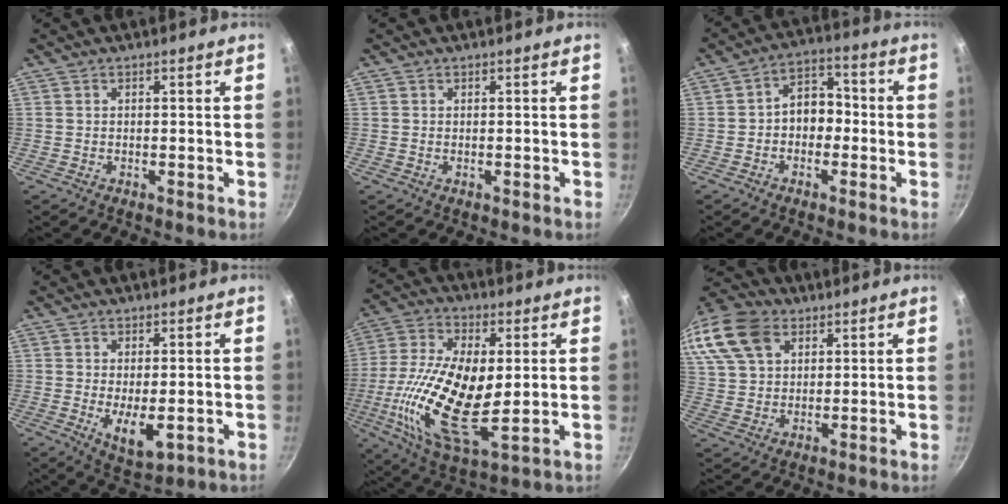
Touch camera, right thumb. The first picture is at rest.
{"total": 0.0}
{"total": 7.2, "force": [-1.2, 5.4, 4.6], "torque": [-0.024, 0.031, -0.032]}
{"total": 7.0, "force": [-1.0, 3.2, 6.2], "torque": [-0.097, -0.016, -0.001]}
{"total": 20.2, "force": [-0.2, 9.0, 18.0], "torque": [-0.360, -0.014, -0.010]}
{"total": 19.9, "force": [9.6, 13.6, 10.9], "torque": [-0.246, 0.024, 0.181]}